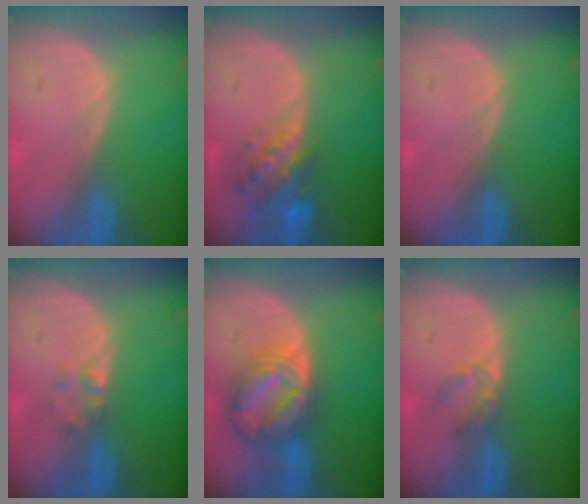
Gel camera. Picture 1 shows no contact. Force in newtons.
{"total": 6.3, "press": 5.8, "slide": 2.5}
{"total": 0.0}
{"total": 1.7, "press": 1.7, "slide": 0.2}
{"total": 8.8, "press": 8.7, "slide": 0.8}
{"total": 2.7, "press": 2.5, "slide": 1.0}